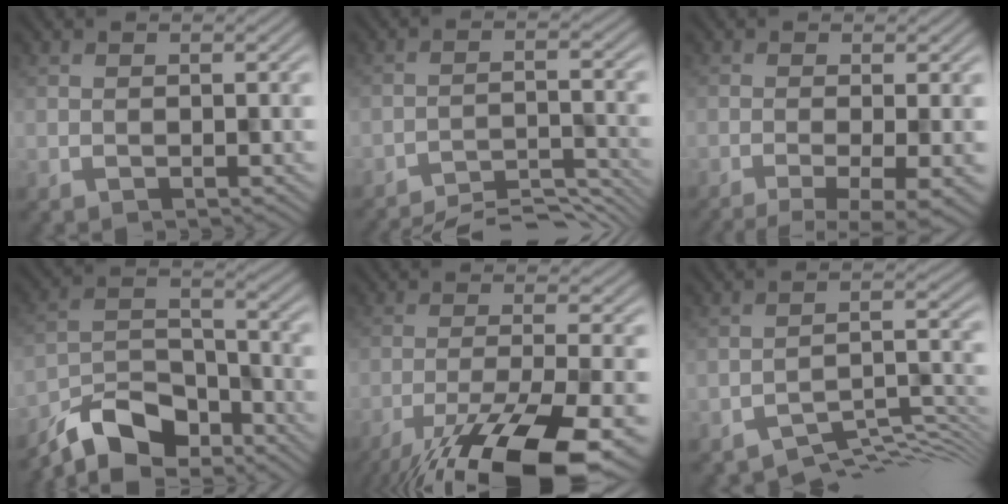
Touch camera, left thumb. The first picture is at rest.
{"total": 8.5, "force": [-8.0, 0.9, 2.7], "torque": [-0.043, 0.011, -0.110]}
{"total": 7.6, "force": [-4.5, 1.4, 6.0], "torque": [-0.081, 0.002, -0.056]}
{"total": 10.2, "force": [-8.2, 3.8, 4.6], "torque": [-0.080, 0.002, -0.164]}
{"total": 16.1, "force": [-11.1, 3.8, 11.1], "torque": [-0.185, -0.036, -0.164]}
{"total": 6.0, "force": [-4.9, 1.3, 3.2], "torque": [-0.039, -0.001, -0.081]}